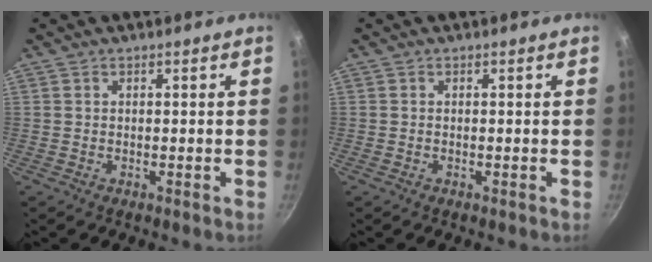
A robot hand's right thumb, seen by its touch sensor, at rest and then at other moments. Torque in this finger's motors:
{"motor_torque": [-0.44, -0.04, -0.58, 0.26, 0.02]}